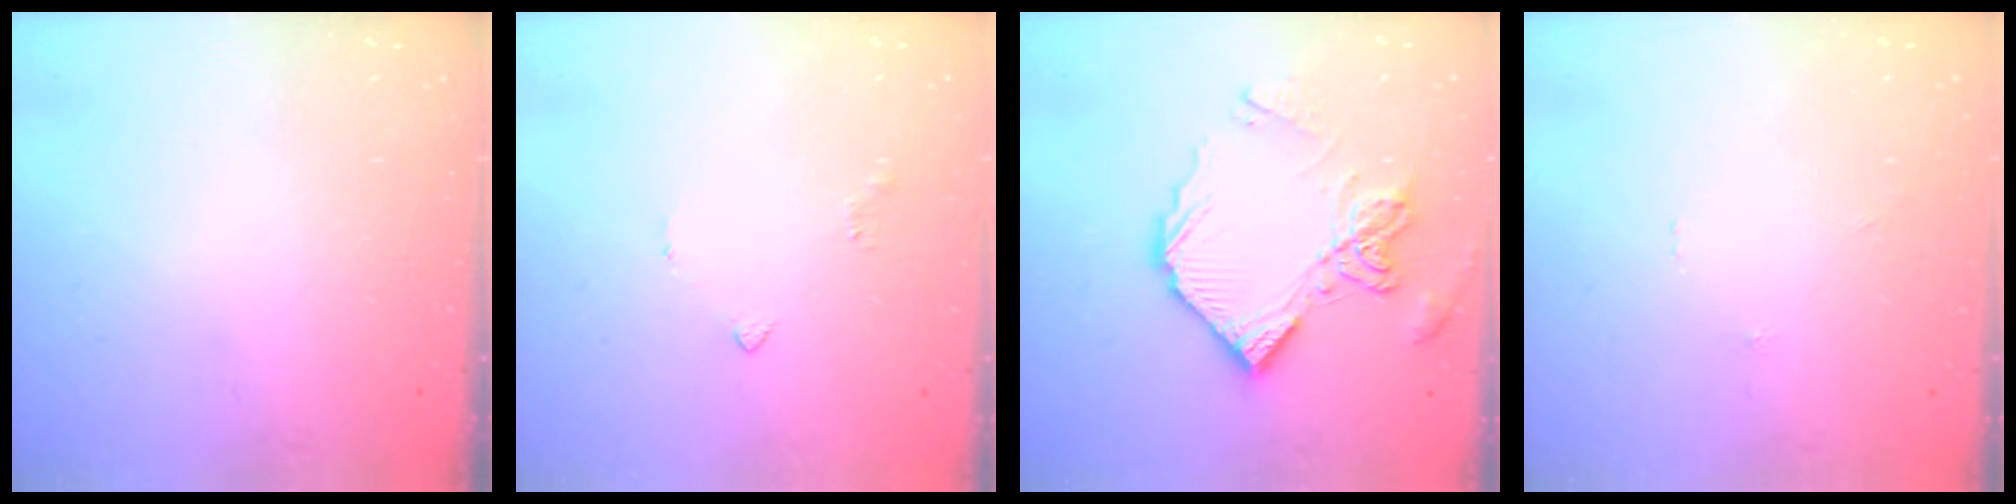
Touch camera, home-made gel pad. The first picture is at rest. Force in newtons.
{"total": 2.2, "press": 2.1, "slide": 0.5}
{"total": 13.4, "press": 13.3, "slide": 1.4}
{"total": 0.0}